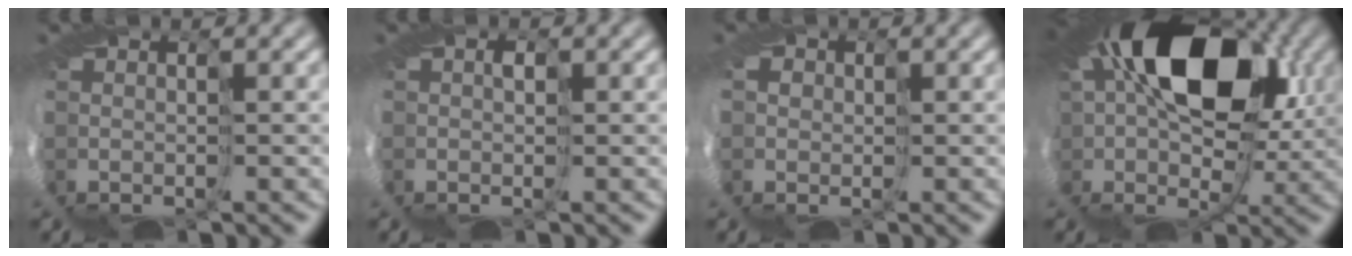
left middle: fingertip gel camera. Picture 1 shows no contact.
{"total": 0.7, "force": [0.2, 0.5, 0.4], "torque": [-0.005, 0.009, 0.003]}
{"total": 4.4, "force": [0.1, 4.1, 1.6], "torque": [-0.028, 0.006, -0.031]}
{"total": 14.8, "force": [5.4, 9.2, 10.3], "torque": [-0.158, 0.010, 0.075]}